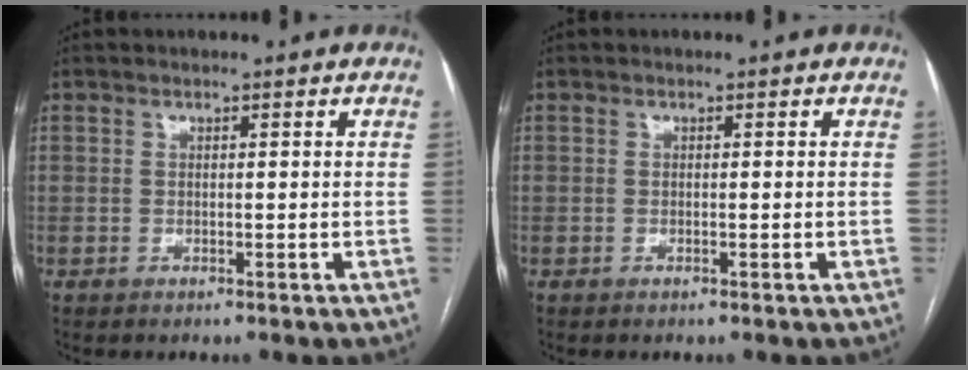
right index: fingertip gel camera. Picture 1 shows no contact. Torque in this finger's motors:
{"motor_torque": [-0.03, 0.02, 0.03, 0.01]}